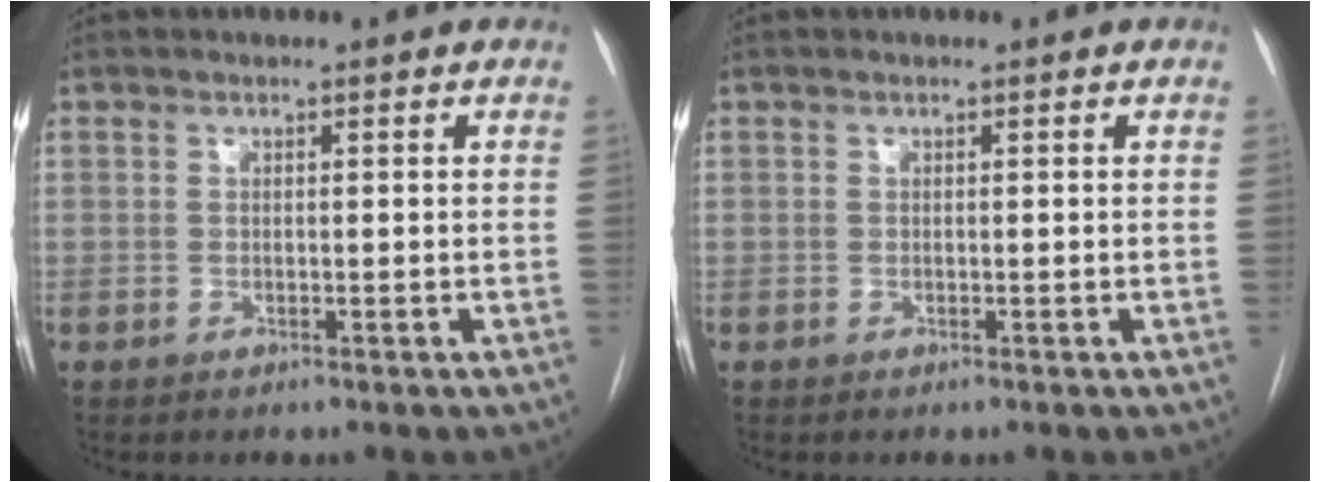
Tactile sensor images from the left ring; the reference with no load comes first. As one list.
[{"total": 0.0}]